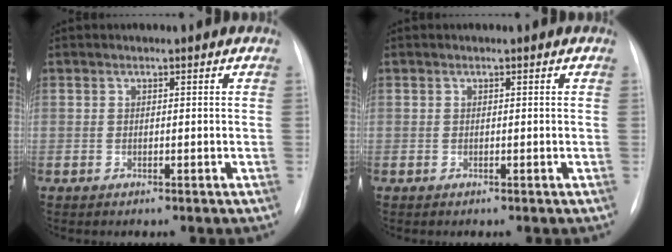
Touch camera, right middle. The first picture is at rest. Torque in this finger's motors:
{"motor_torque": [-0.07, 0.00, 0.00, 0.00]}